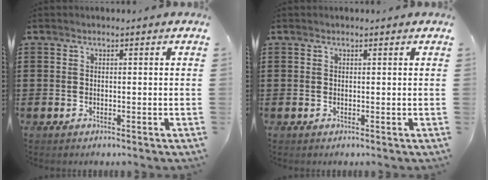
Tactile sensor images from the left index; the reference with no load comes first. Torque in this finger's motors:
{"motor_torque": [2.14, 0.00, 0.20, -0.01]}